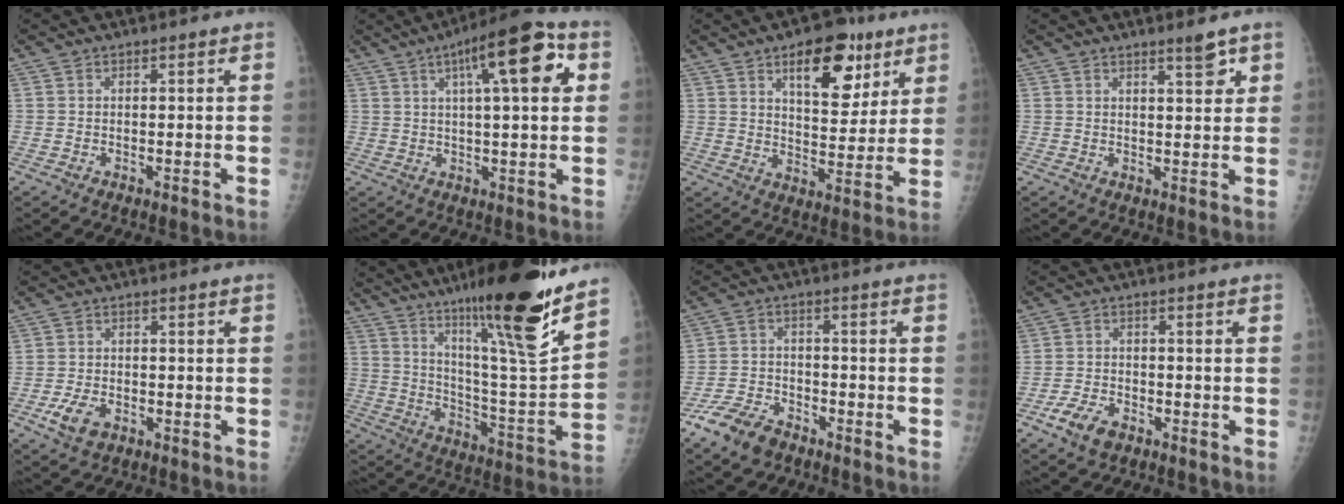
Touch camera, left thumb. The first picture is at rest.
{"total": 14.5, "force": [5.1, 3.9, 13.0], "torque": [-0.175, 0.010, 0.068]}
{"total": 14.0, "force": [7.5, 7.0, 9.6], "torque": [-0.094, -0.034, 0.112]}
{"total": 3.4, "force": [2.3, 0.8, 2.4], "torque": [-0.025, -0.015, 0.033]}
{"total": 5.2, "force": [-2.5, 3.2, 3.2], "torque": [-0.062, 0.008, -0.043]}
{"total": 23.0, "force": [15.8, 2.0, 16.6], "torque": [-0.230, -0.082, 0.260]}
{"total": 8.2, "force": [-5.8, 4.4, 3.6], "torque": [-0.069, 0.022, -0.111]}
{"total": 5.8, "force": [-3.5, 3.4, 3.2], "torque": [-0.060, 0.015, -0.064]}